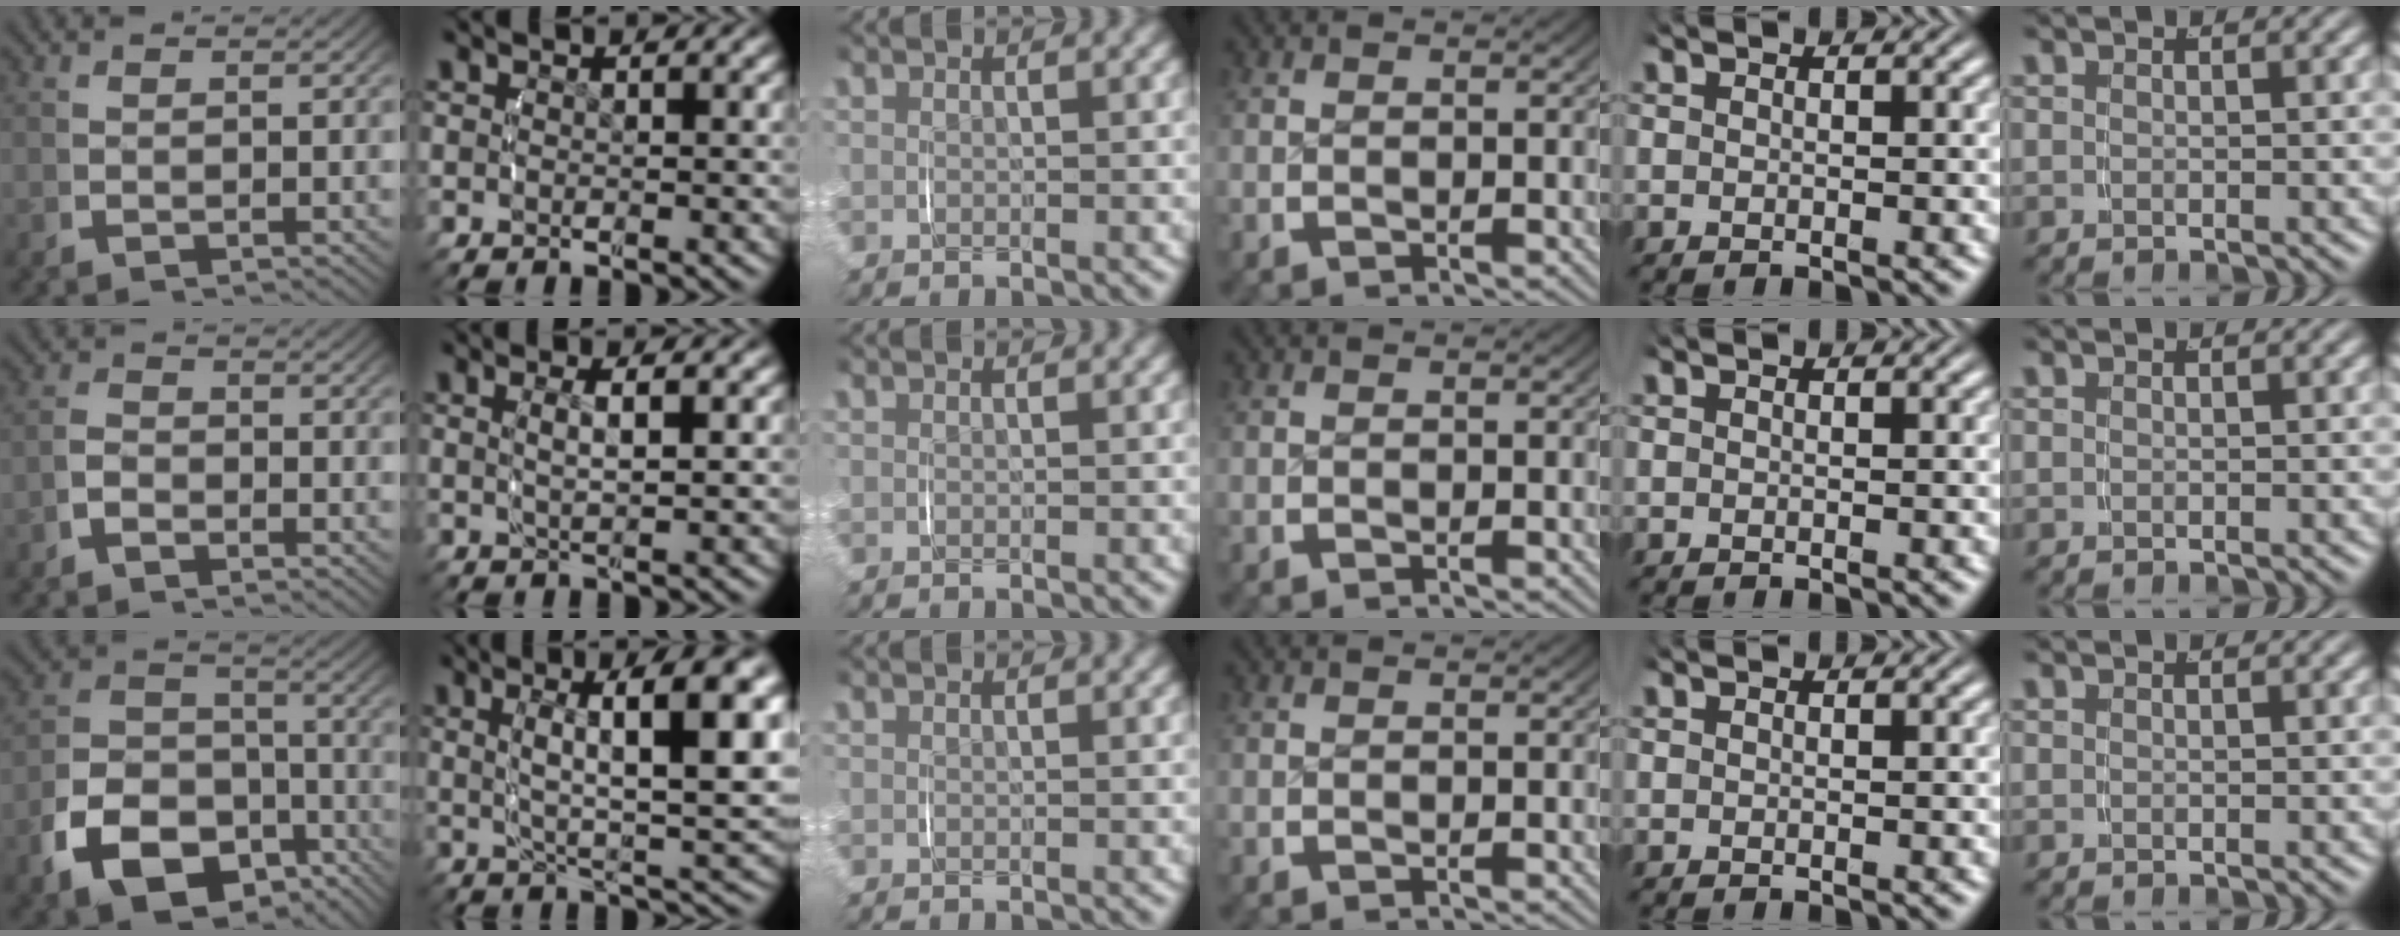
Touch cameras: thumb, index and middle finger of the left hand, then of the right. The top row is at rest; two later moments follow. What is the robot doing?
{"motion": "lift_and_place", "object": "pen bag"}